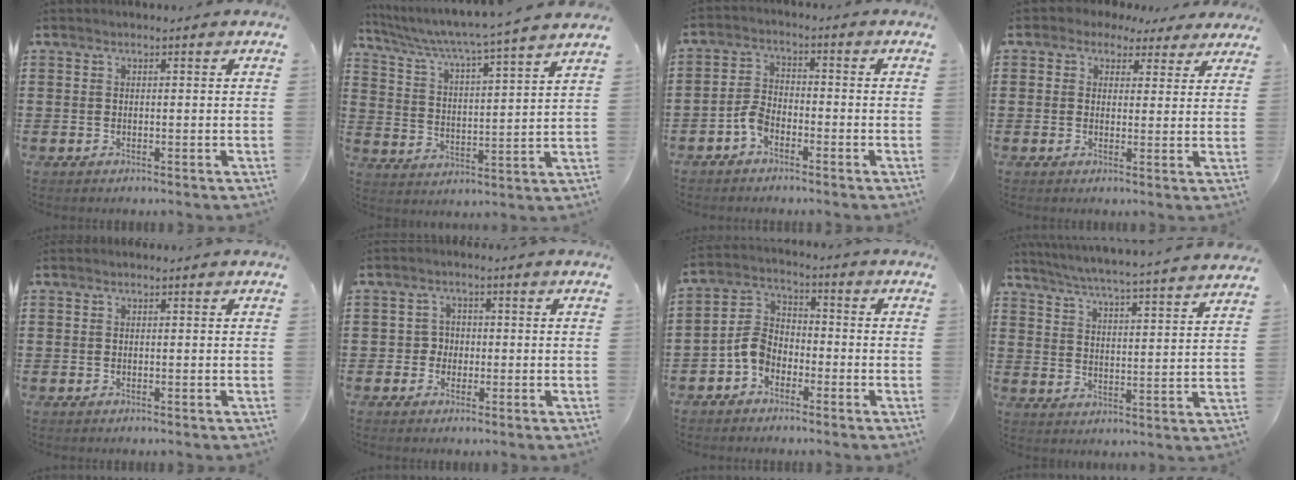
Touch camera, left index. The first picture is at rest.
{"total": 4.5, "force": [3.9, -1.1, 1.9], "torque": [-0.059, -0.041, 0.056]}
{"total": 3.8, "force": [-2.5, 2.1, 2.1], "torque": [-0.053, 0.006, -0.051]}
{"total": 2.8, "force": [2.0, 1.9, 0.6], "torque": [-0.024, 0.001, 0.036]}
{"total": 0.0}
{"total": 2.4, "force": [-0.6, 2.3, 0.5], "torque": [-0.021, 0.006, -0.017]}
{"total": 5.6, "force": [-3.2, 3.8, 2.6], "torque": [-0.080, 0.009, -0.073]}
{"total": 5.0, "force": [4.6, -1.2, 1.6], "torque": [-0.052, -0.044, 0.072]}